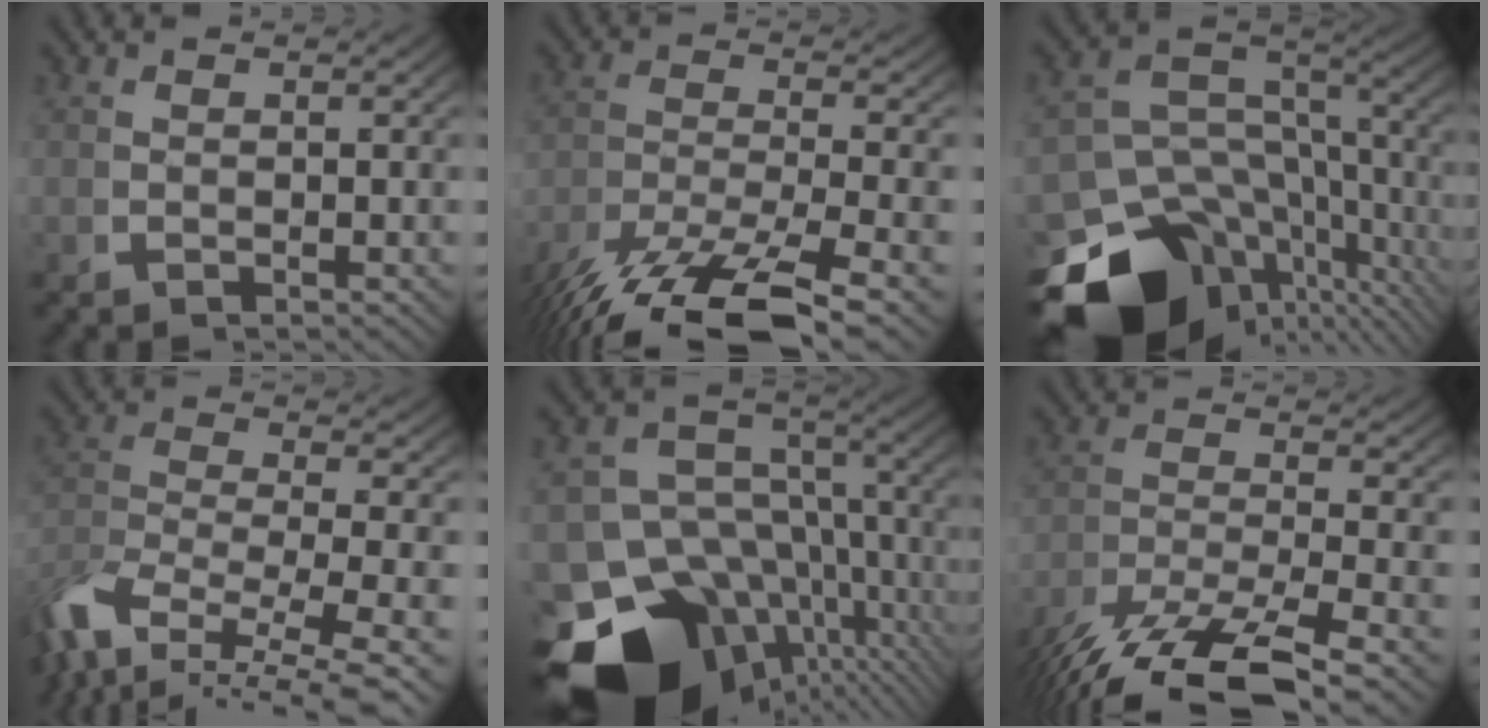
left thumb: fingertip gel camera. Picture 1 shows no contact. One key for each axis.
{"total": 11.6, "fx": -6.2, "fy": 6.0, "fz": 7.8, "tx": -0.168, "ty": -0.049, "tz": -0.065}
{"total": 17.7, "fx": -6.1, "fy": 11.4, "fz": 12.1, "tx": -0.186, "ty": -0.062, "tz": -0.078}
{"total": 11.2, "fx": -5.5, "fy": 6.9, "fz": 6.9, "tx": -0.177, "ty": -0.049, "tz": -0.064}
{"total": 21.7, "fx": -7.2, "fy": 15.1, "fz": 13.8, "tx": -0.237, "ty": -0.097, "tz": -0.082}
{"total": 10.4, "fx": -5.4, "fy": 5.2, "fz": 7.2, "tx": -0.154, "ty": -0.043, "tz": -0.059}